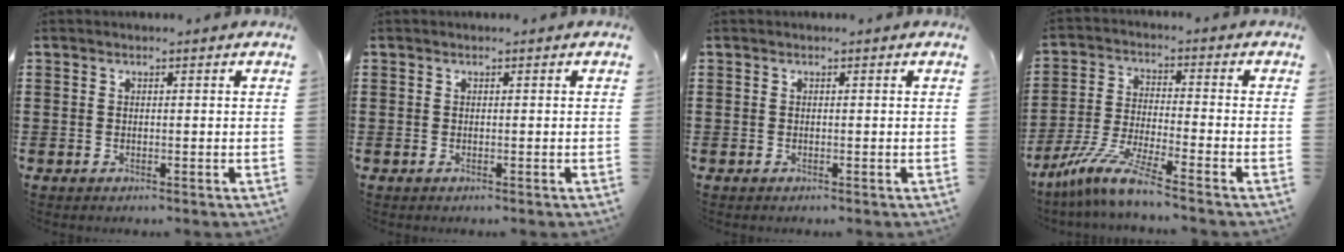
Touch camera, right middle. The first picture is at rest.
{"total": 0.0}
{"total": 0.0}
{"total": 7.6, "force": [-6.4, -0.3, 4.2], "torque": [-0.101, -0.016, -0.130]}